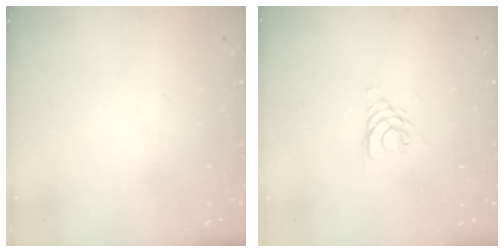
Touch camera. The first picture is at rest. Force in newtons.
{"total": 4.8, "press": 4.8, "slide": 0.5}